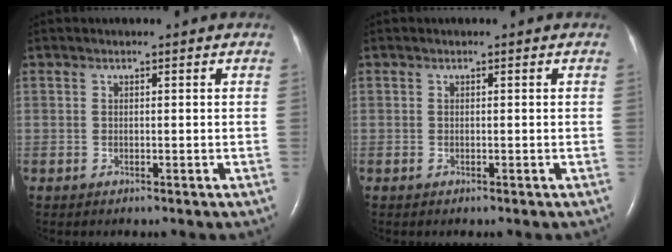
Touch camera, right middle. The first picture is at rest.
{"total": 0.0}